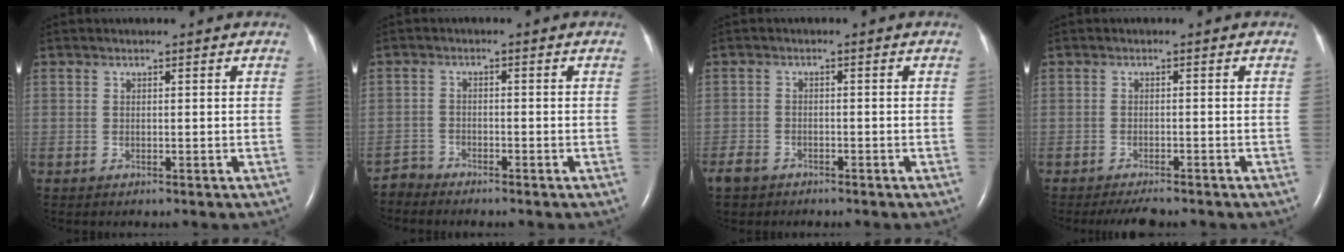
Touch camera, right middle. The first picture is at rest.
{"total": 2.4, "force": [-2.1, 0.1, -1.1], "torque": [0.025, -0.010, -0.044]}
{"total": 3.7, "force": [-3.0, 2.1, 0.9], "torque": [-0.023, 0.001, -0.052]}
{"total": 3.7, "force": [-3.3, 0.7, 1.7], "torque": [-0.027, -0.008, -0.046]}